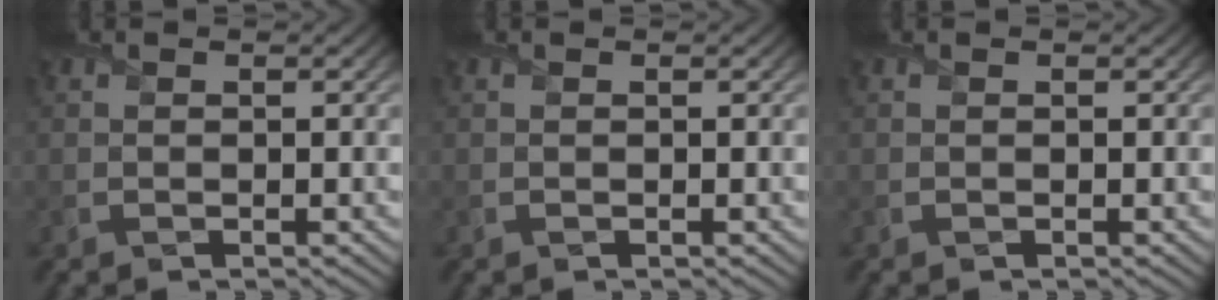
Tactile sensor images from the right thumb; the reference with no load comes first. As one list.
[{"total": 0.0}, {"total": 0.0}]